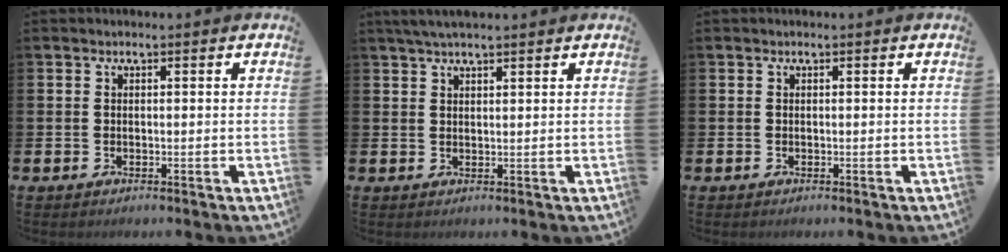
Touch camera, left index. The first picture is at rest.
{"total": 2.8, "force": [2.3, 0.4, 1.4], "torque": [-0.024, 0.000, 0.041]}
{"total": 0.0}